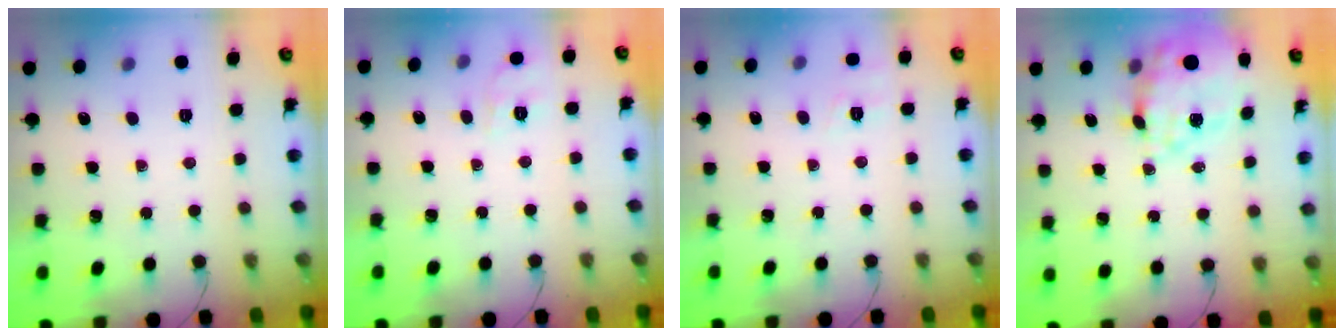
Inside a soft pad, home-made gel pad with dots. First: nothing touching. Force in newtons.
{"total": 1.9, "press": 0.8, "slide": 1.6}
{"total": 7.6, "press": 7.4, "slide": 1.9}
{"total": 19.5, "press": 19.1, "slide": 3.8}